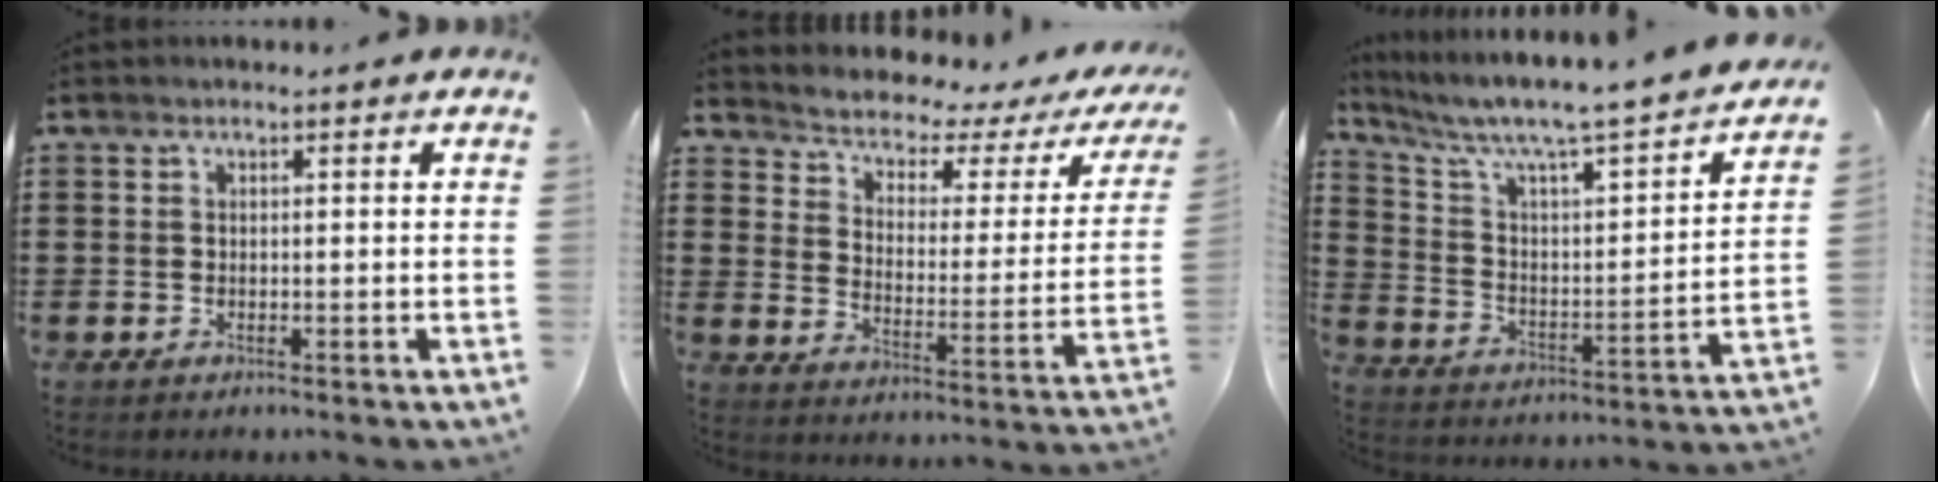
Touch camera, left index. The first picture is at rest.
{"total": 2.5, "force": [2.3, 0.9, 0.7], "torque": [-0.035, -0.027, 0.029]}
{"total": 5.2, "force": [4.4, 0.2, 2.7], "torque": [-0.079, -0.049, 0.066]}